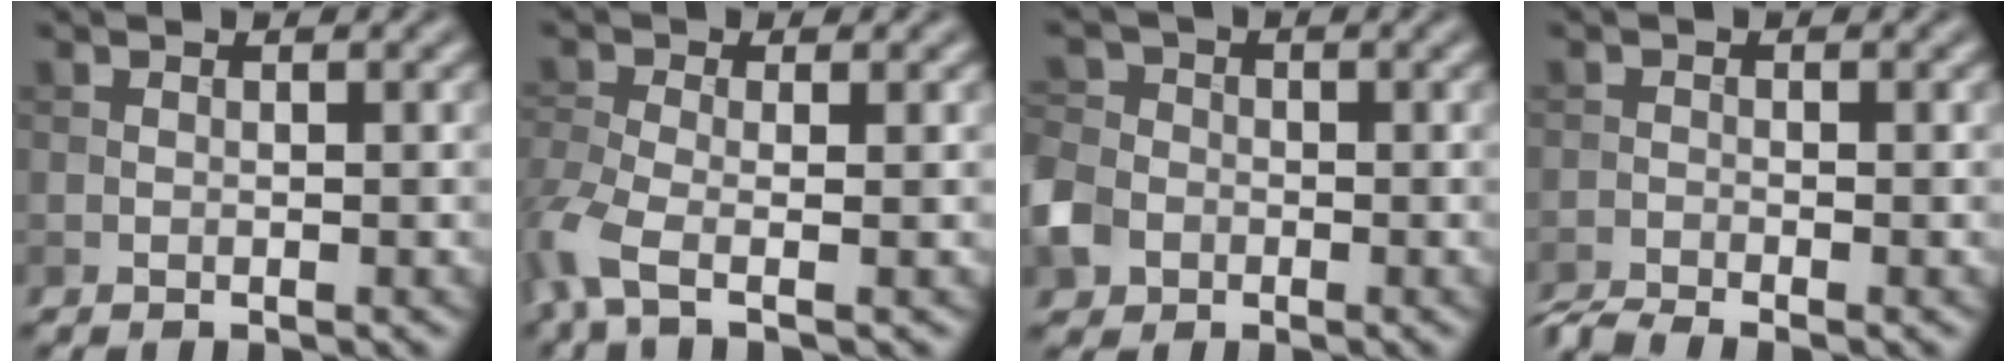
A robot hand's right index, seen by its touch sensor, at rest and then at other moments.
{"total": 4.8, "force": [-2.3, 1.7, 3.8], "torque": [-0.100, -0.018, -0.056]}
{"total": 4.5, "force": [-1.9, 3.7, 1.8], "torque": [-0.052, -0.007, -0.050]}
{"total": 2.6, "force": [-2.3, 0.2, 1.0], "torque": [-0.022, -0.010, -0.053]}